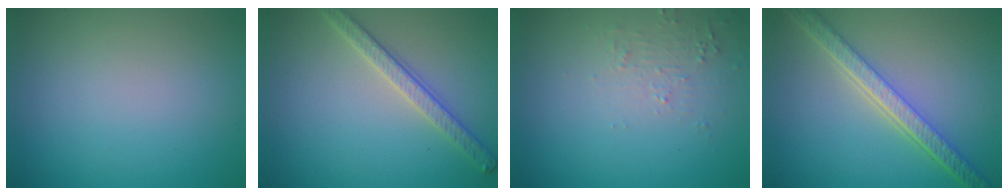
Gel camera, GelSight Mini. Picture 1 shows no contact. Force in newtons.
{"total": 2.8, "press": 2.7, "slide": 0.7}
{"total": 2.1, "press": 2.0, "slide": 0.5}
{"total": 5.7, "press": 4.4, "slide": 3.6}